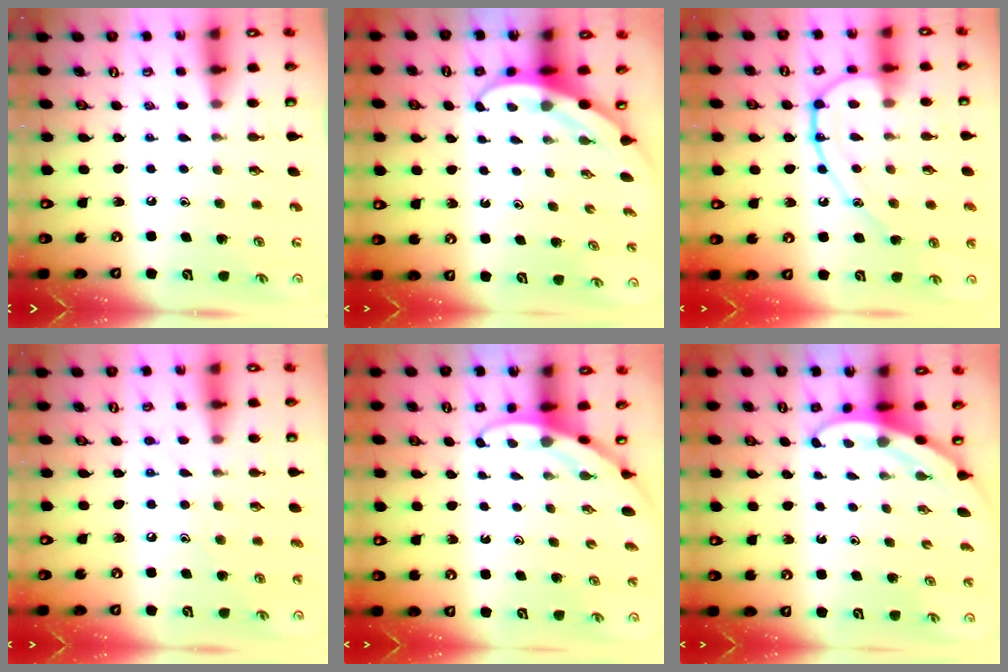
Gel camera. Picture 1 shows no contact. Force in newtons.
{"total": 3.7, "press": 3.6, "slide": 0.3}
{"total": 13.2, "press": 13.1, "slide": 1.1}
{"total": 8.2, "press": 8.2, "slide": 0.7}
{"total": 2.7, "press": 2.7, "slide": 0.0}
{"total": 3.1, "press": 3.1, "slide": 0.1}